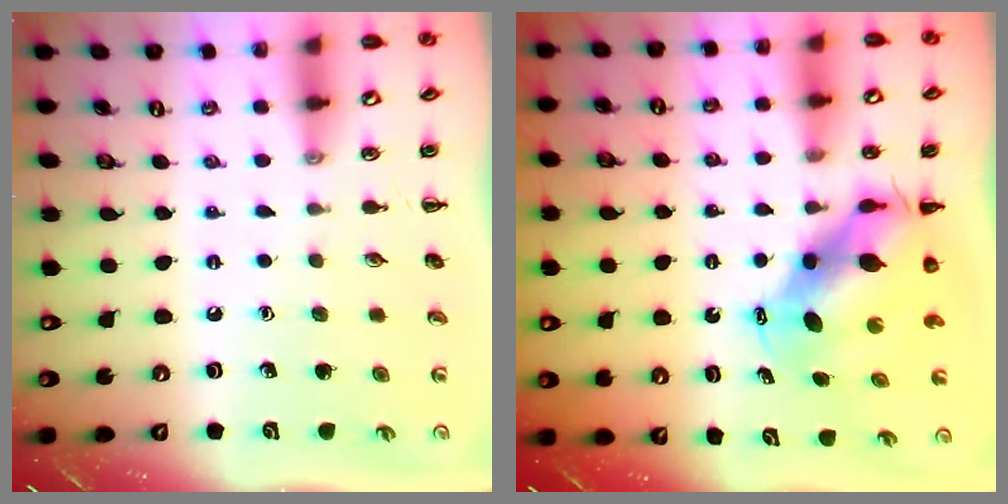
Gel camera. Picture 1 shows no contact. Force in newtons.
{"total": 7.1, "press": 7.0, "slide": 1.5}